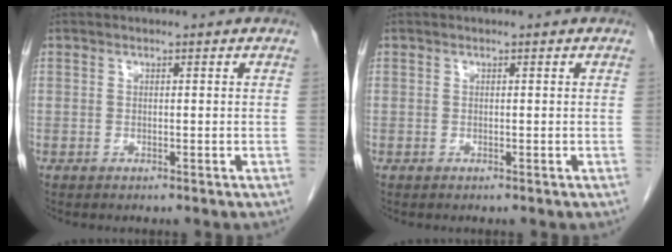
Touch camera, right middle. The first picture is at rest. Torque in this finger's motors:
{"motor_torque": [0.00, 0.00, 0.00, -0.01]}